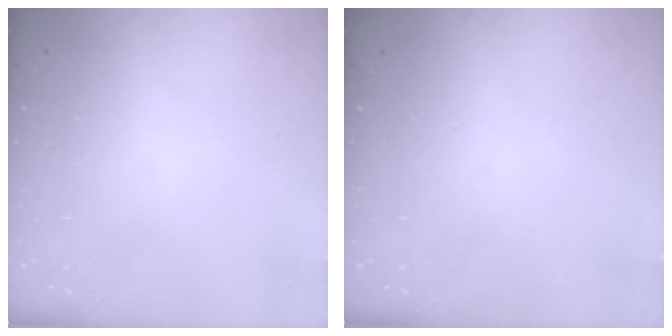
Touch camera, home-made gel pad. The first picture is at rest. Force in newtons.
{"total": 0.0}